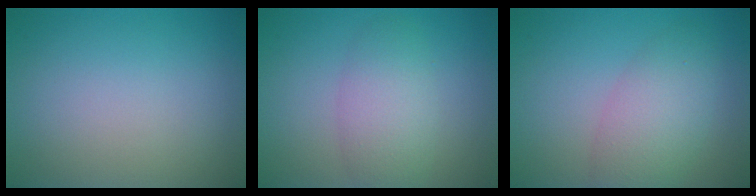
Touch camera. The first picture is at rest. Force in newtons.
{"total": 4.0, "press": 4.0, "slide": 0.1}
{"total": 4.5, "press": 4.5, "slide": 0.2}